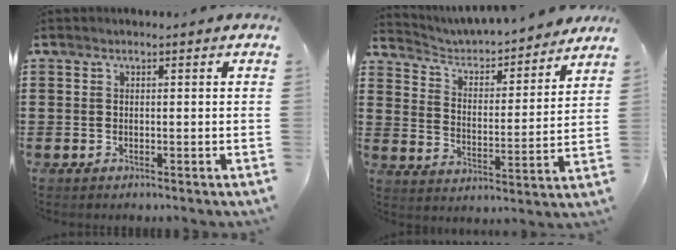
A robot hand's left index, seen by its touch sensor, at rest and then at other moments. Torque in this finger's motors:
{"motor_torque": [2.14, 0.00, 0.32, 0.09]}